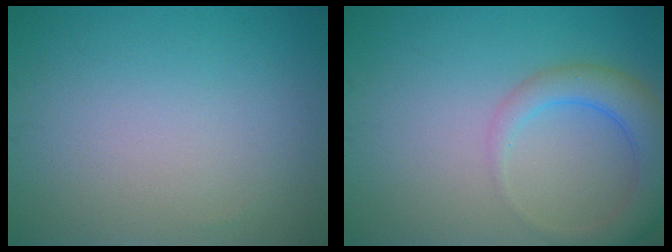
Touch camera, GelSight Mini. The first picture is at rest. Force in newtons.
{"total": 4.3, "press": 4.3, "slide": 0.5}